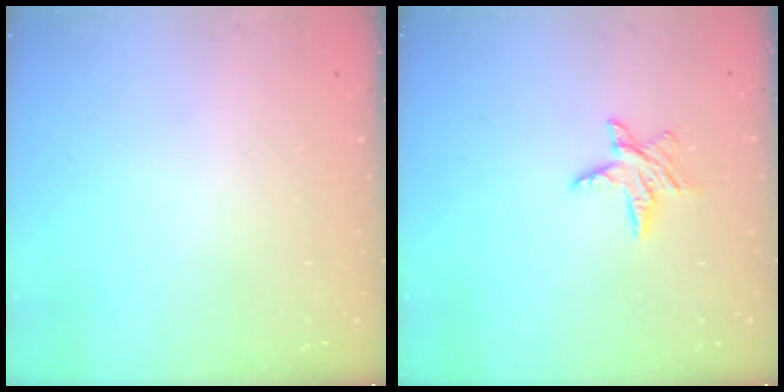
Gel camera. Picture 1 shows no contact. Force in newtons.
{"total": 5.8, "press": 5.8, "slide": 0.1}